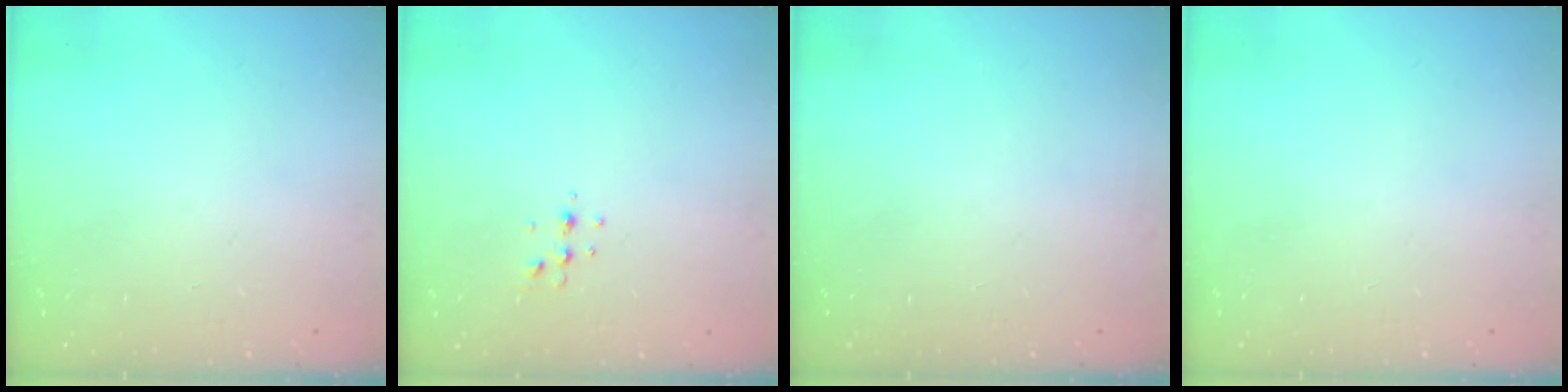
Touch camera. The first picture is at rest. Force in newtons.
{"total": 3.8, "press": 3.6, "slide": 1.3}
{"total": 0.0}
{"total": 0.0}